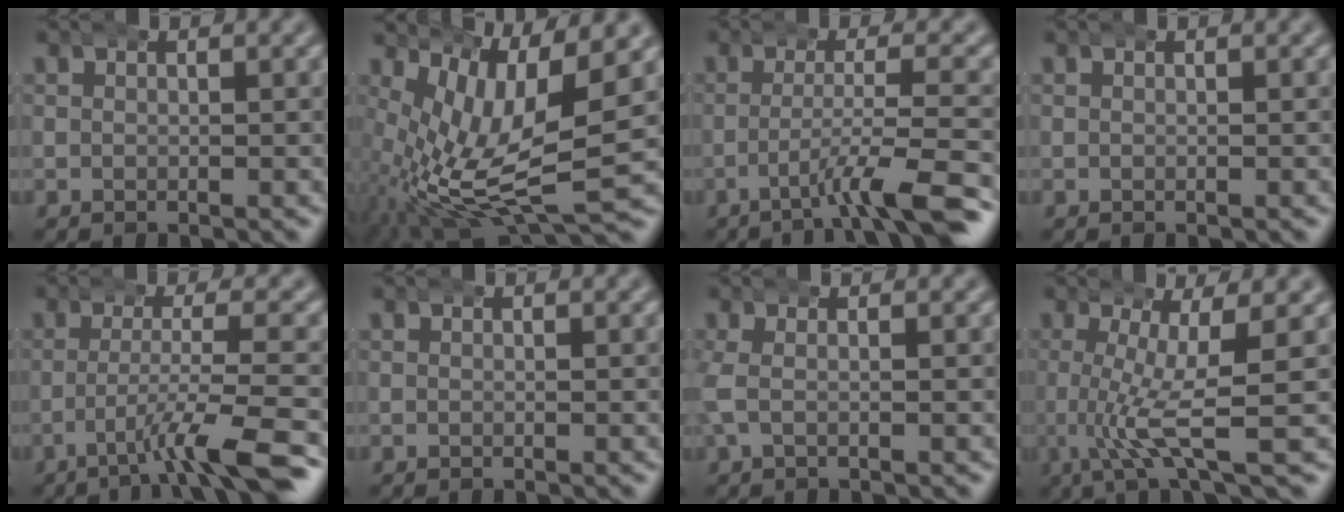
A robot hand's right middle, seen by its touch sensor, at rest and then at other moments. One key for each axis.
{"total": 11.1, "fx": -0.5, "fy": 5.6, "fz": 9.5, "tx": -0.167, "ty": -0.030, "tz": 0.007}
{"total": 4.1, "fx": -1.9, "fy": -0.1, "fz": 3.6, "tx": -0.062, "ty": 0.001, "tz": -0.032}
{"total": 0.0}
{"total": 4.4, "fx": -1.7, "fy": 0.1, "fz": 4.0, "tx": -0.072, "ty": -0.004, "tz": -0.027}
{"total": 0.0}
{"total": 1.5, "fx": -0.1, "fy": 0.6, "fz": 1.4, "tx": -0.041, "ty": 0.004, "tz": -0.001}
{"total": 5.2, "fx": 0.4, "fy": 0.1, "fz": 5.2, "tx": -0.097, "ty": -0.011, "tz": 0.006}